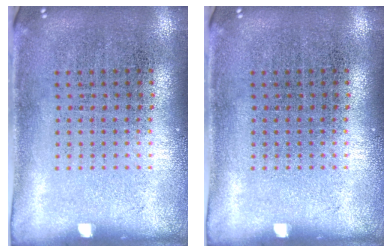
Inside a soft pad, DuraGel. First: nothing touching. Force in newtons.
{"total": 0.0}